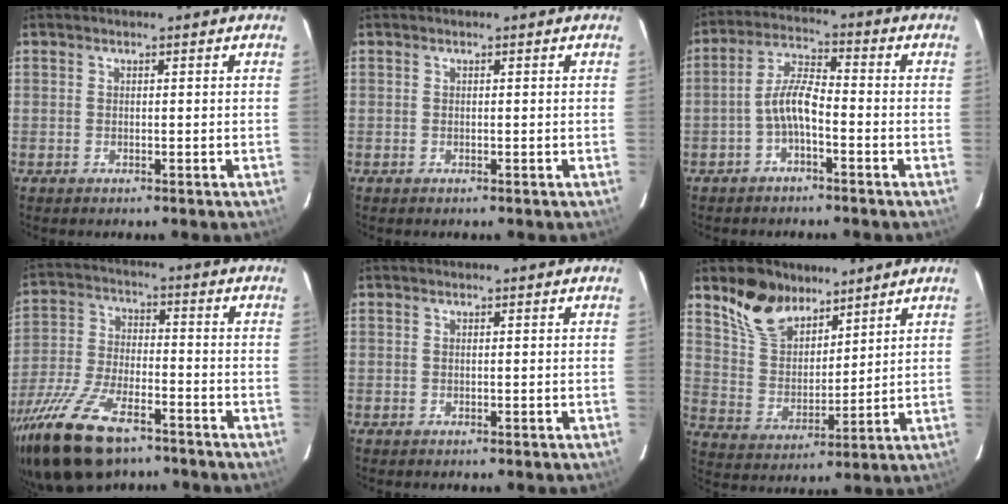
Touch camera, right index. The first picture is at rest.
{"total": 0.0}
{"total": 5.5, "force": [-2.5, 1.6, 4.7], "torque": [-0.102, 0.016, -0.048]}
{"total": 18.8, "force": [-13.0, 7.4, 11.3], "torque": [-0.246, -0.033, -0.238]}
{"total": 0.0}
{"total": 11.9, "force": [8.6, 6.4, 5.1], "torque": [-0.104, 0.017, 0.170]}